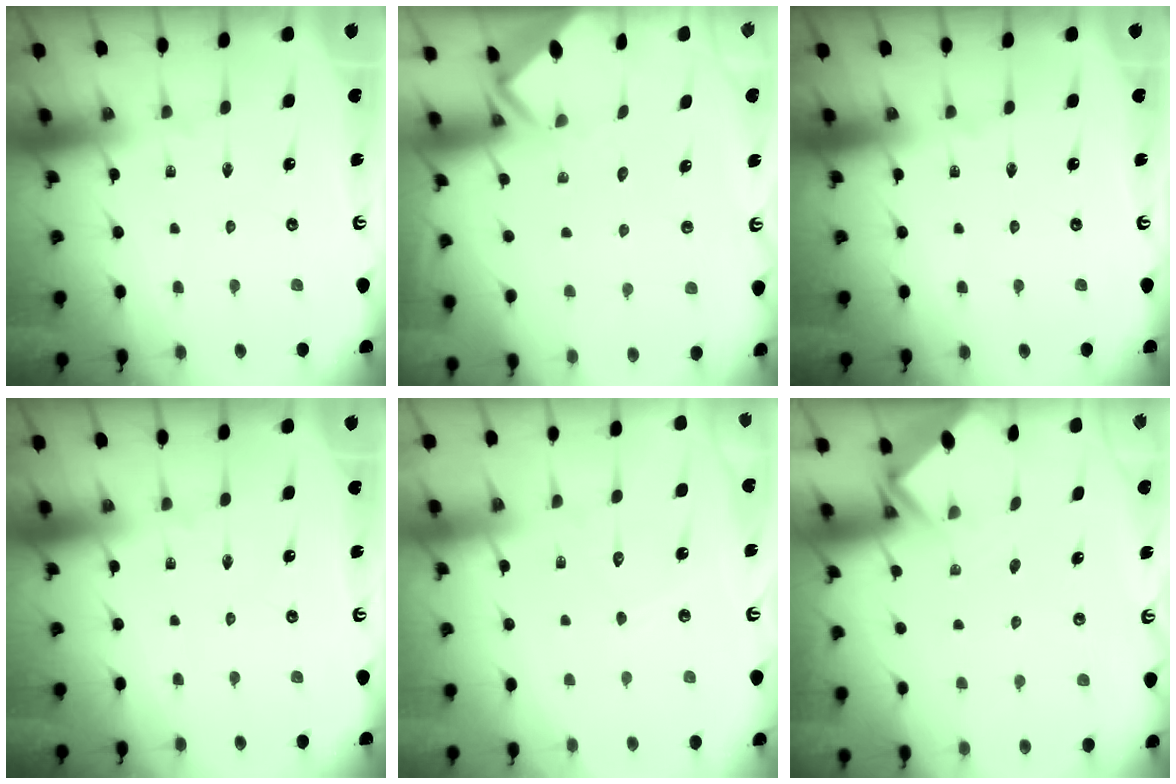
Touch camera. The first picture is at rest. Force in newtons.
{"total": 3.6, "press": 3.6, "slide": 0.2}
{"total": 0.0}
{"total": 0.0}
{"total": 4.6, "press": 4.6, "slide": 0.6}
{"total": 2.6, "press": 2.6, "slide": 0.2}